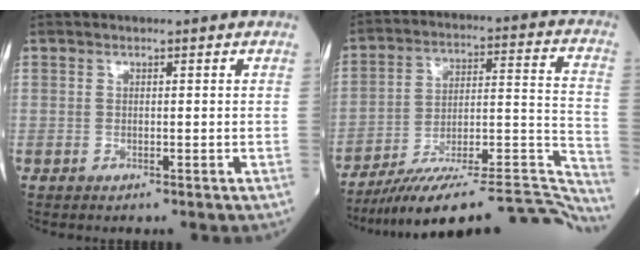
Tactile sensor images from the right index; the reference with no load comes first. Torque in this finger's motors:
{"motor_torque": [-0.29, -0.78, 0.10, 0.10]}